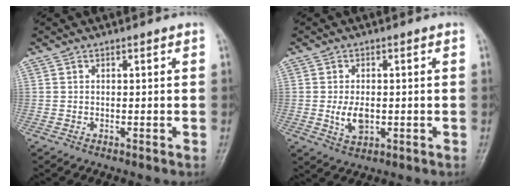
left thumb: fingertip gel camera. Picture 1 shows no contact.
{"total": 4.7, "force": [-0.5, 2.9, 3.7], "torque": [-0.062, -0.006, -0.005]}